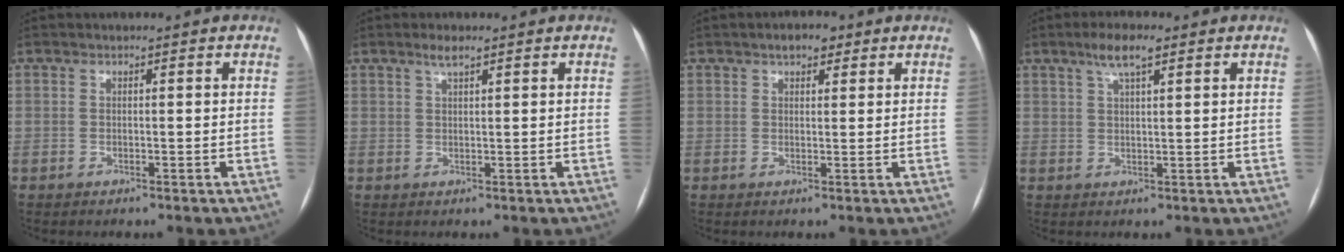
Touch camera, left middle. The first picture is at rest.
{"total": 2.0, "force": [1.4, 0.2, 1.4], "torque": [-0.031, 0.004, 0.028]}
{"total": 3.1, "force": [2.0, 1.5, 1.9], "torque": [-0.029, 0.011, 0.030]}
{"total": 4.6, "force": [2.9, 0.8, 3.5], "torque": [-0.069, 0.011, 0.052]}